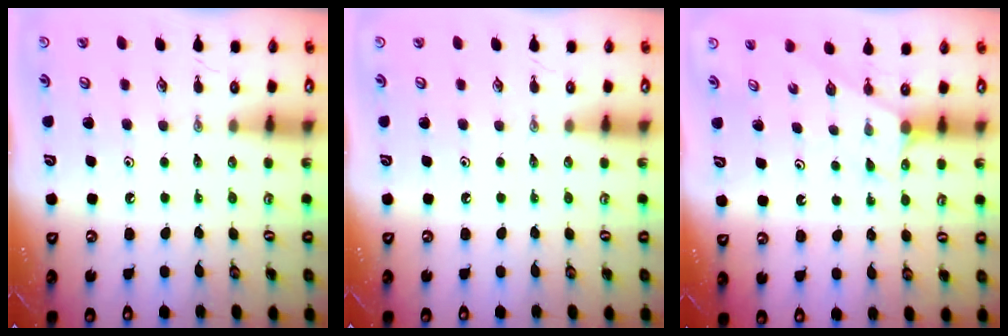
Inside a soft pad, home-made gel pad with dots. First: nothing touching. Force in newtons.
{"total": 0.0}
{"total": 1.2, "press": 1.2, "slide": 0.2}